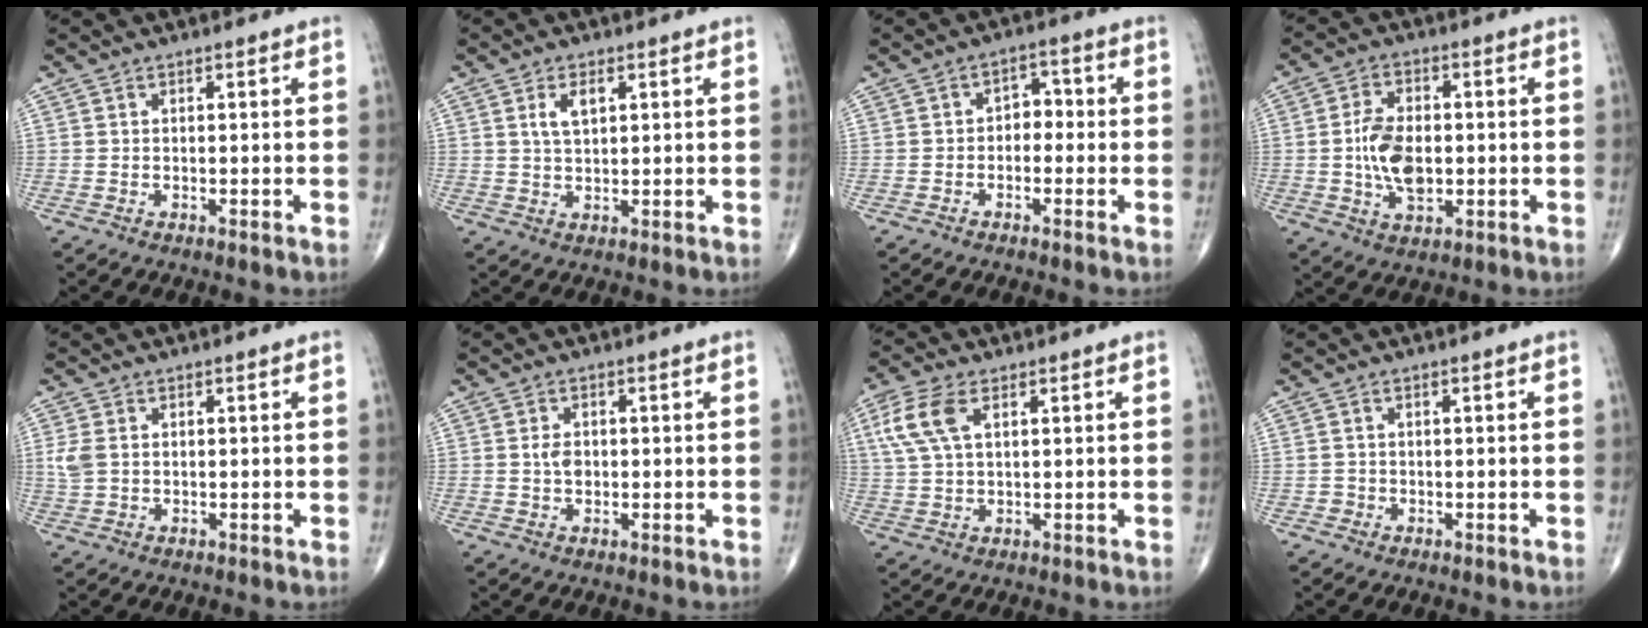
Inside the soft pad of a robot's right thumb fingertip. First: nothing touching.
{"total": 4.2, "force": [1.5, 2.1, 3.2], "torque": [-0.057, -0.002, 0.030]}
{"total": 3.7, "force": [-0.8, 2.7, 2.4], "torque": [-0.014, 0.020, -0.023]}
{"total": 9.3, "force": [-0.5, 5.5, 7.5], "torque": [-0.128, 0.003, -0.009]}
{"total": 2.9, "force": [0.4, 2.0, 2.1], "torque": [-0.061, 0.004, 0.012]}
{"total": 2.5, "force": [0.0, 1.8, 1.8], "torque": [-0.024, 0.003, 0.000]}
{"total": 7.9, "force": [2.9, 4.0, 6.2], "torque": [-0.150, 0.009, 0.060]}
{"total": 0.7, "force": [-0.3, 0.7, 0.0], "torque": [0.001, 0.004, -0.006]}